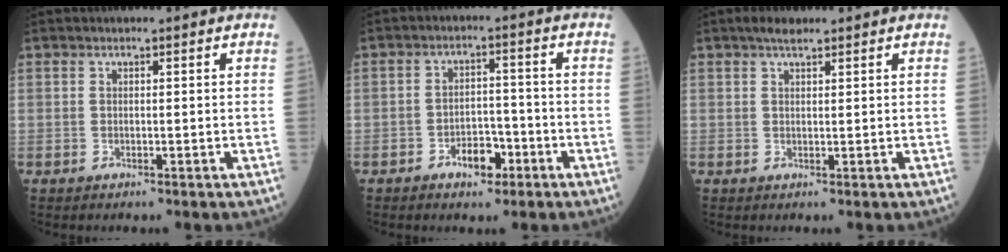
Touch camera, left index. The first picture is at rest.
{"total": 4.8, "force": [-2.8, 2.5, 3.0], "torque": [-0.048, 0.011, -0.046]}
{"total": 2.0, "force": [1.5, 0.5, 1.2], "torque": [-0.023, 0.010, 0.025]}